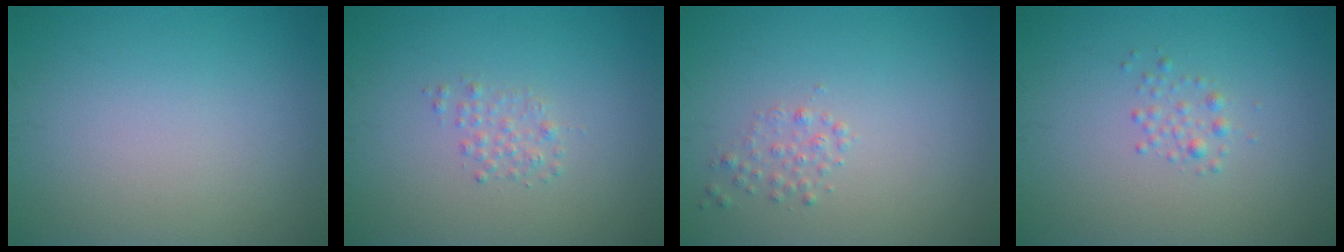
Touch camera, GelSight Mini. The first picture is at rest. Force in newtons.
{"total": 1.2, "press": 1.2, "slide": 0.0}
{"total": 1.1, "press": 1.1, "slide": 0.0}
{"total": 1.1, "press": 1.1, "slide": 0.0}